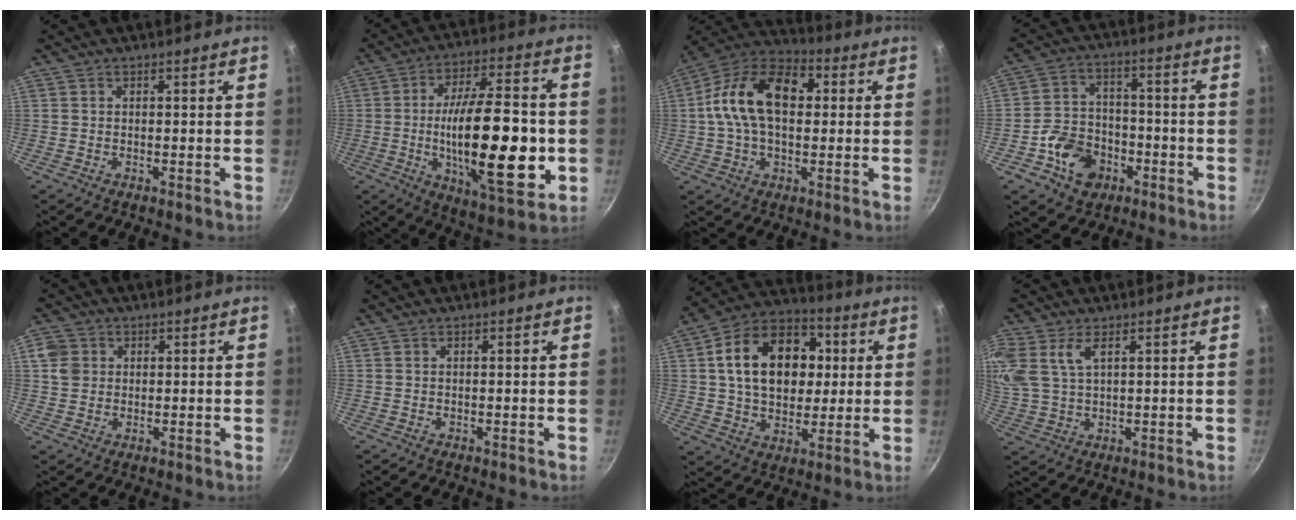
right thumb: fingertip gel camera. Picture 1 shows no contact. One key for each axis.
{"total": 25.1, "fx": -3.4, "fy": 9.1, "fz": 23.1, "tx": -0.359, "ty": 0.009, "tz": -0.049}
{"total": 18.1, "fx": 2.2, "fy": 11.3, "fz": 13.9, "tx": -0.219, "ty": 0.033, "tz": 0.016}
{"total": 11.3, "fx": -4.8, "fy": 8.7, "fz": 5.4, "tx": -0.073, "ty": 0.044, "tz": -0.085}
{"total": 4.6, "fx": 1.0, "fy": 4.1, "fz": 1.9, "tx": -0.018, "ty": 0.004, "tz": 0.015}
{"total": 0.0}
{"total": 20.8, "fx": 3.5, "fy": 14.8, "fz": 14.2, "tx": -0.198, "ty": 0.021, "tz": 0.049}
{"total": 10.3, "fx": 4.6, "fy": 5.8, "fz": 7.1, "tx": -0.157, "ty": 0.005, "tz": 0.096}